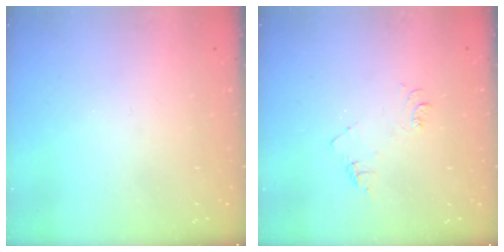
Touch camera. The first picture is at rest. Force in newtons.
{"total": 5.9, "press": 5.9, "slide": 0.6}